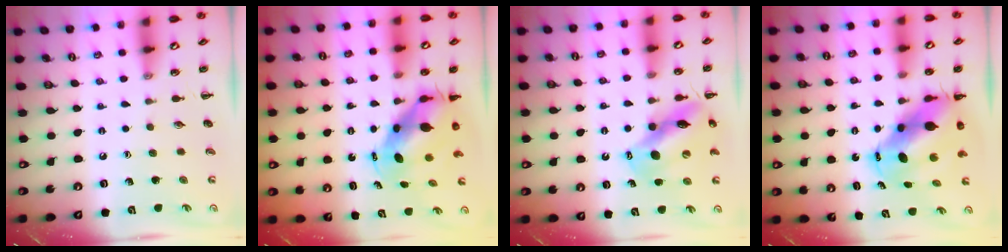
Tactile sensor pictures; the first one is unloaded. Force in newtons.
{"total": 6.9, "press": 6.6, "slide": 1.9}
{"total": 13.1, "press": 12.5, "slide": 3.7}
{"total": 10.5, "press": 10.1, "slide": 2.8}